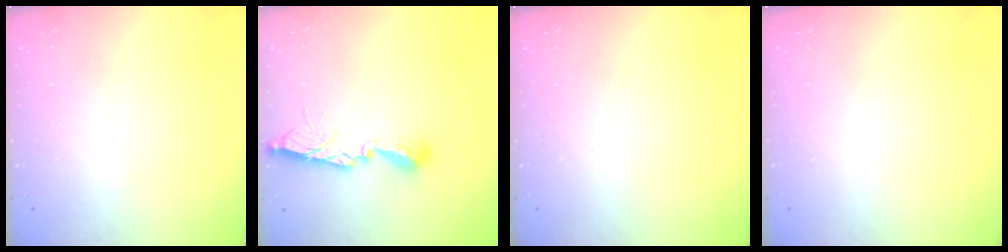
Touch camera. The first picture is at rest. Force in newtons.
{"total": 11.0, "press": 11.0, "slide": 0.4}
{"total": 0.0}
{"total": 0.0}